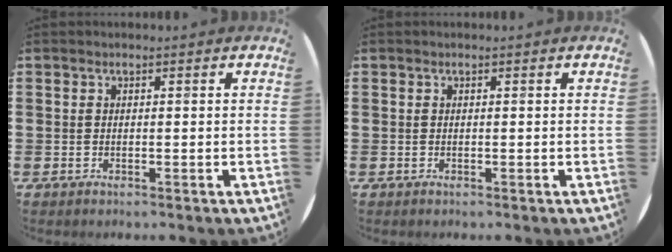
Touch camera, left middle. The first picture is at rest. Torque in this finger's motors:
{"motor_torque": [-0.05, -0.01, 0.00, 0.00]}